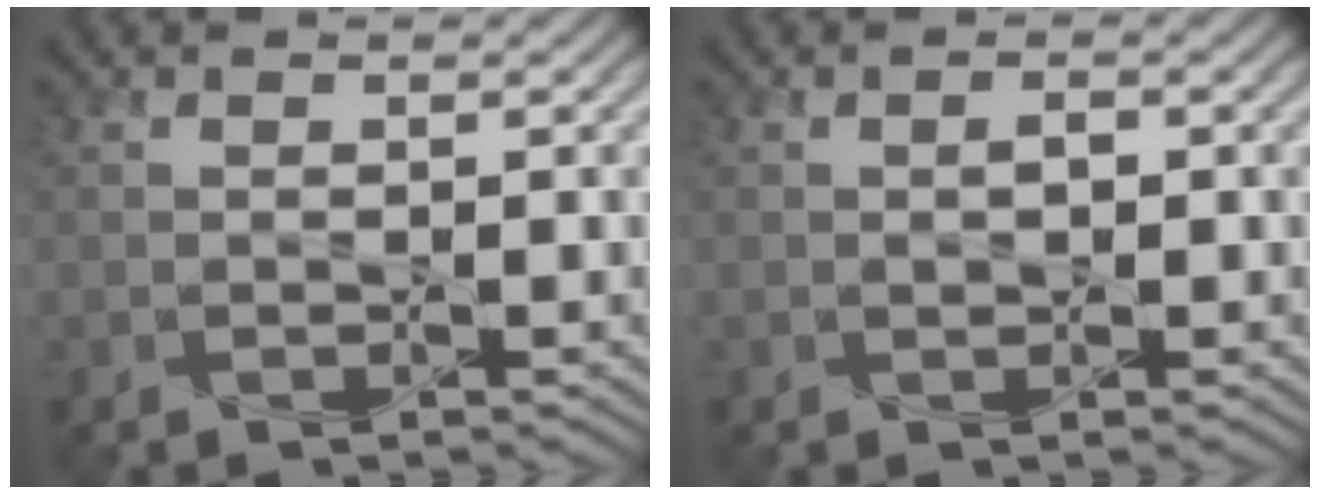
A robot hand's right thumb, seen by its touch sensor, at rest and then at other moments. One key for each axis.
{"total": 1.2, "fx": 0.1, "fy": 0.7, "fz": 1.0, "tx": -0.016, "ty": -0.001, "tz": 0.001}